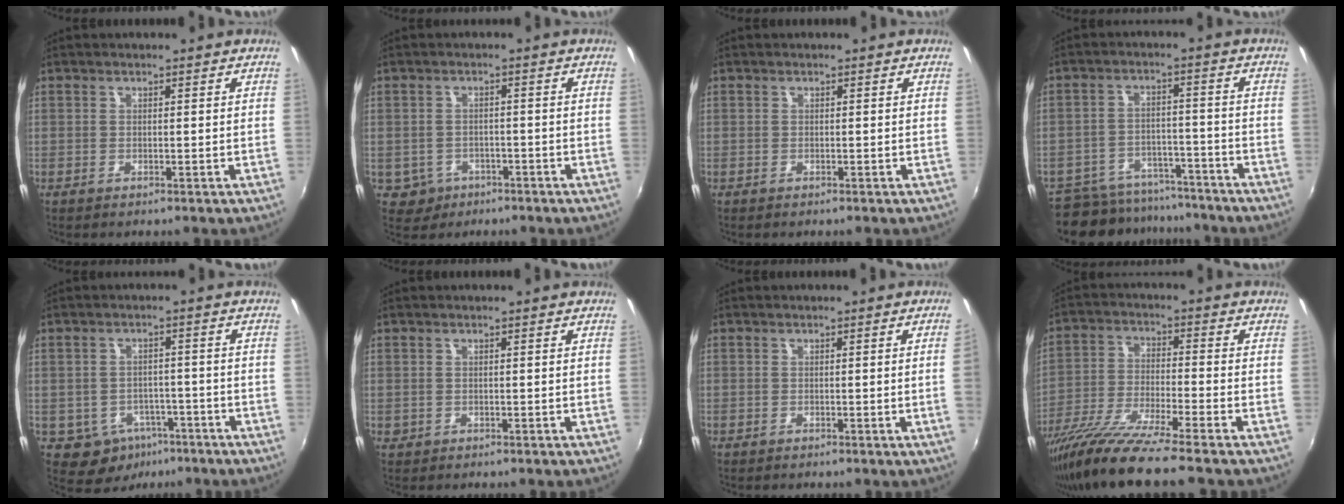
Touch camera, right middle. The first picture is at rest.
{"total": 4.8, "force": [-2.2, 4.2, 1.0], "torque": [-0.034, 0.002, -0.026]}
{"total": 0.0}
{"total": 15.7, "force": [-13.5, 6.6, 4.7], "torque": [-0.122, 0.009, -0.187]}
{"total": 7.5, "force": [-4.2, 5.9, 2.0], "torque": [-0.048, 0.010, -0.041]}
{"total": 0.6, "force": [-0.1, 0.6, 0.1], "torque": [0.000, -0.002, -0.002]}
{"total": 1.6, "force": [-0.2, -0.9, 1.3], "torque": [-0.013, -0.014, -0.001]}
{"total": 14.1, "force": [-11.6, -0.9, 8.0], "torque": [-0.163, -0.038, -0.215]}